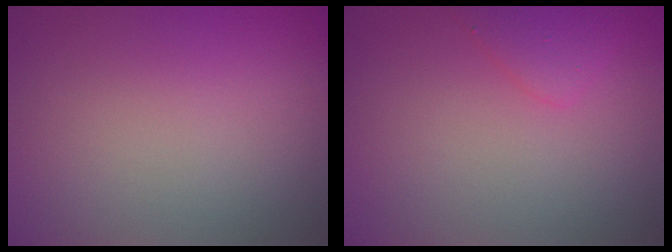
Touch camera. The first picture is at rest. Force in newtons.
{"total": 2.0, "press": 2.0, "slide": 0.0}